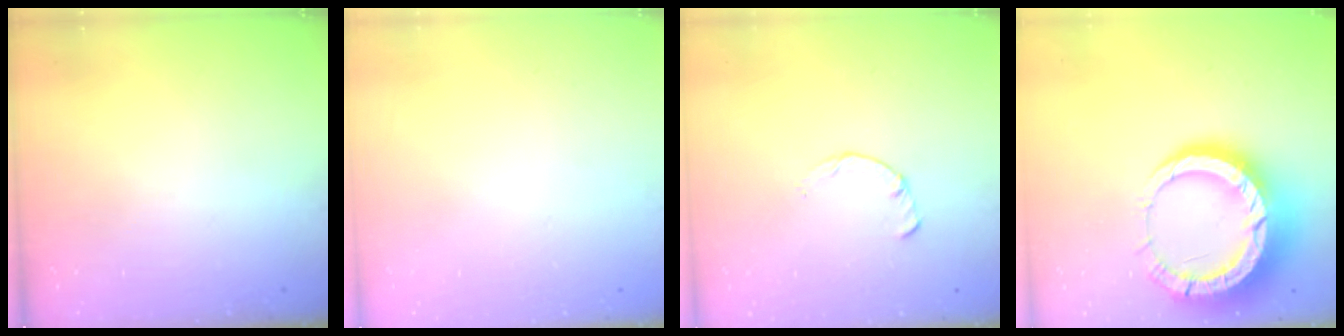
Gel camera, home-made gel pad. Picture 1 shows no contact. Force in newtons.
{"total": 2.6, "press": 2.6, "slide": 0.2}
{"total": 2.2, "press": 2.2, "slide": 0.3}
{"total": 18.7, "press": 18.6, "slide": 1.9}